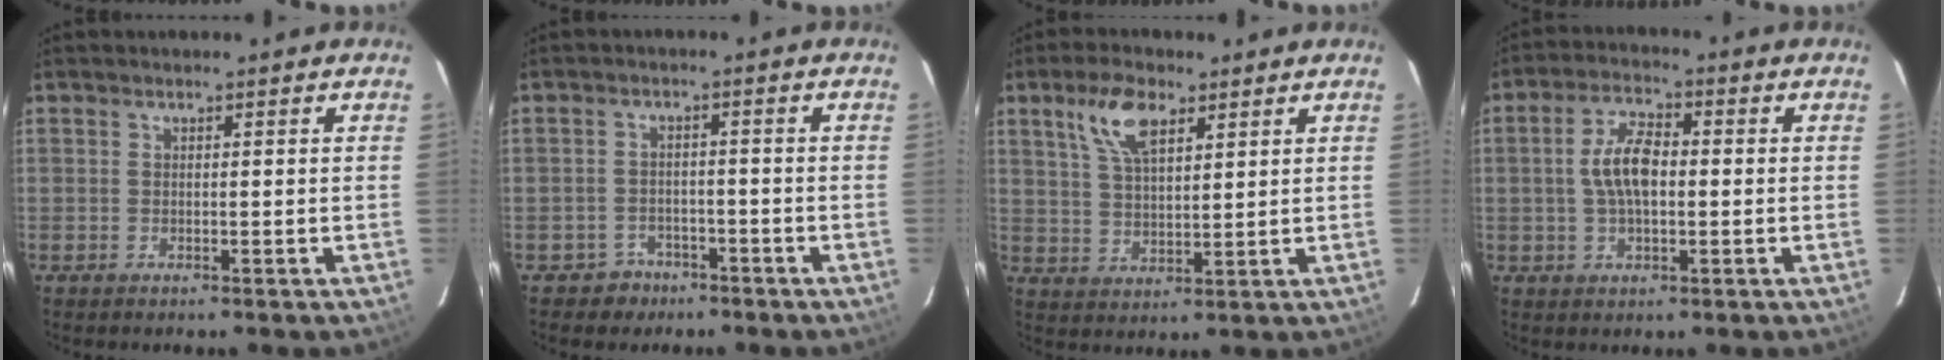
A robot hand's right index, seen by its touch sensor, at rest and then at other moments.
{"total": 4.5, "force": [-3.0, 3.3, 0.1], "torque": [-0.013, 0.019, -0.044]}
{"total": 8.4, "force": [4.6, 3.7, 5.9], "torque": [-0.115, 0.014, 0.091]}
{"total": 7.5, "force": [0.0, 3.6, 6.6], "torque": [-0.128, 0.013, 0.002]}